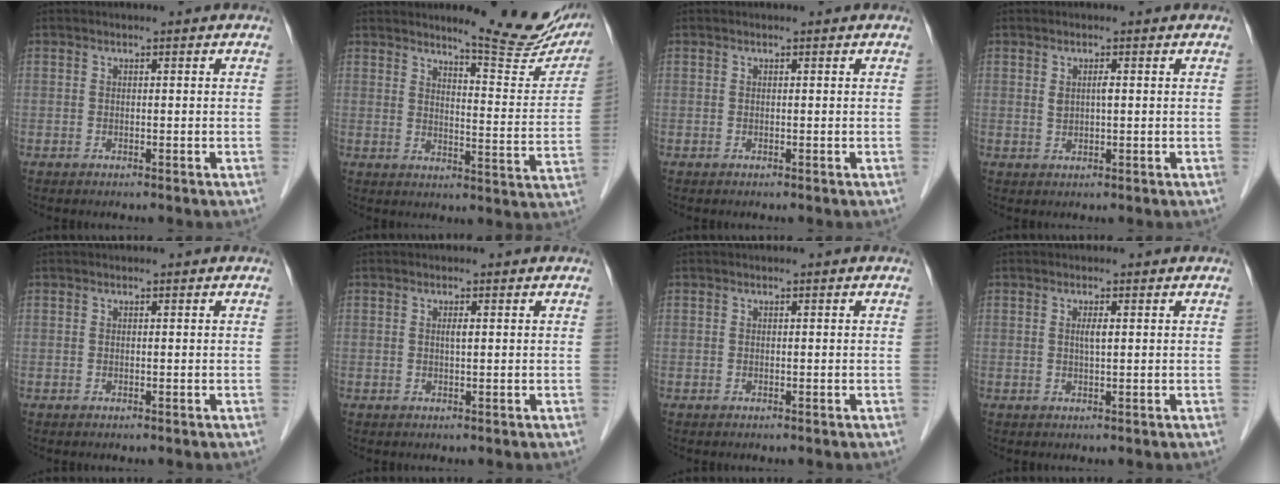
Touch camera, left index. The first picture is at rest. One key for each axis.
{"total": 13.5, "fx": 12.0, "fy": 1.6, "fz": 6.1, "tx": -0.068, "ty": -0.044, "tz": 0.139}
{"total": 0.0}
{"total": 1.6, "fx": 0.5, "fy": 0.5, "fz": 1.4, "tx": -0.028, "ty": 0.004, "tz": 0.011}
{"total": 0.0}
{"total": 0.8, "fx": 0.3, "fy": 0.1, "fz": 0.8, "tx": -0.018, "ty": 0.000, "tz": 0.005}
{"total": 0.0}
{"total": 1.3, "fx": 0.4, "fy": 0.1, "fz": 1.3, "tx": -0.029, "ty": 0.000, "tz": 0.006}